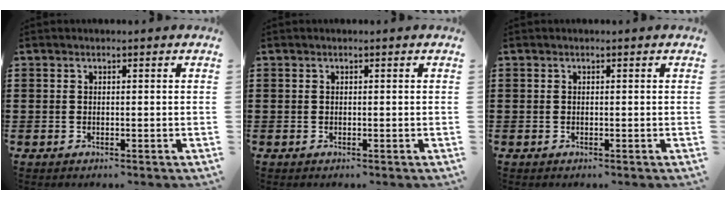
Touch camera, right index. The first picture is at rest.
{"total": 0.0}
{"total": 0.0}